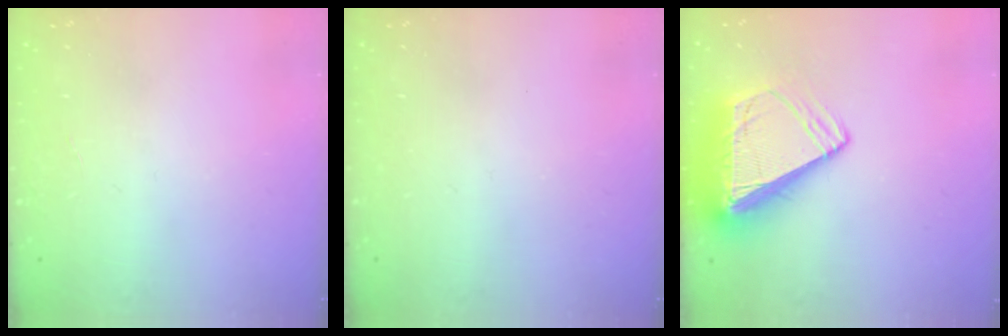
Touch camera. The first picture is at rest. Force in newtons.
{"total": 0.0}
{"total": 11.8, "press": 11.7, "slide": 1.2}